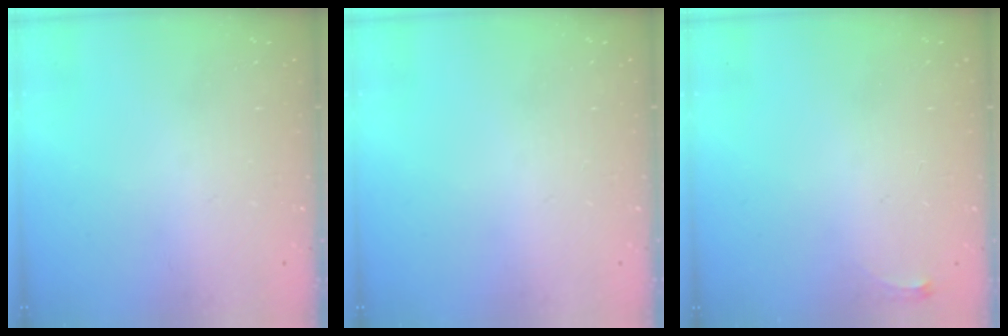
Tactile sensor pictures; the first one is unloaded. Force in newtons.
{"total": 0.0}
{"total": 2.8, "press": 2.8, "slide": 0.4}